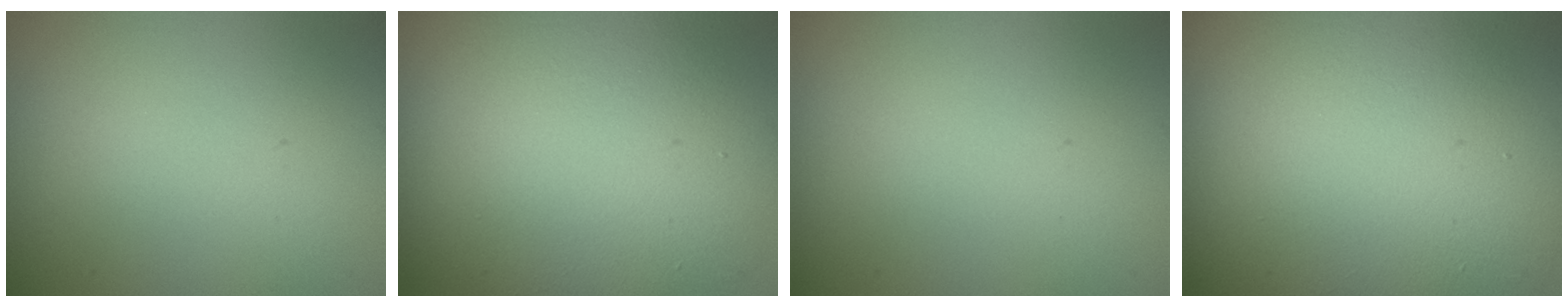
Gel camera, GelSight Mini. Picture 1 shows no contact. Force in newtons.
{"total": 12.8, "press": 12.8, "slide": 0.5}
{"total": 0.0}
{"total": 18.9, "press": 18.9, "slide": 1.2}